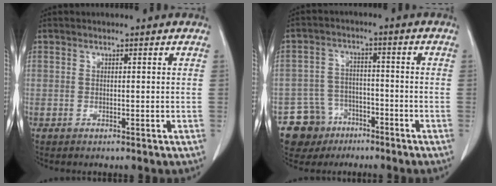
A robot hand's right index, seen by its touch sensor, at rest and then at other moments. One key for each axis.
{"total": 7.9, "fx": -4.8, "fy": 6.2, "fz": 0.5, "tx": -0.011, "ty": 0.014, "tz": -0.077}